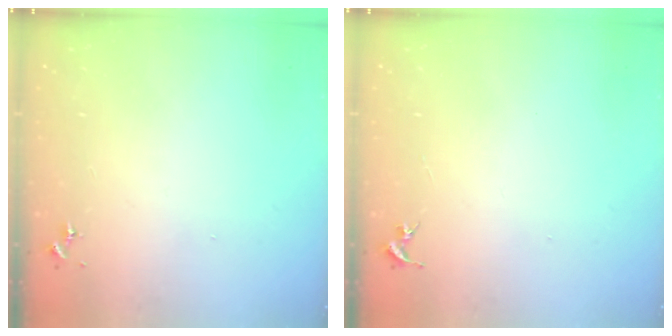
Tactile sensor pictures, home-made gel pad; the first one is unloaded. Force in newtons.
{"total": 0.0}